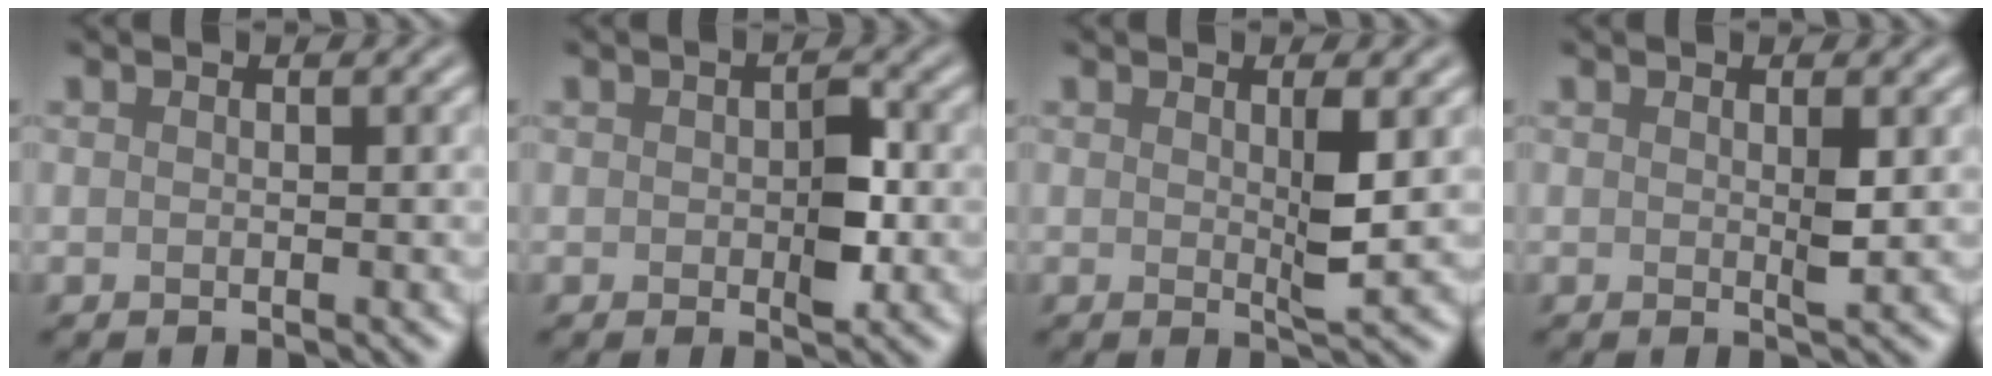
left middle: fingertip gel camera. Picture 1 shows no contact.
{"total": 3.1, "force": [-0.2, 1.5, 2.7], "torque": [-0.040, -0.002, -0.002]}
{"total": 2.4, "force": [0.4, 0.3, 2.3], "torque": [-0.041, -0.006, 0.007]}
{"total": 1.4, "force": [0.2, 0.2, 1.3], "torque": [-0.024, -0.003, 0.002]}